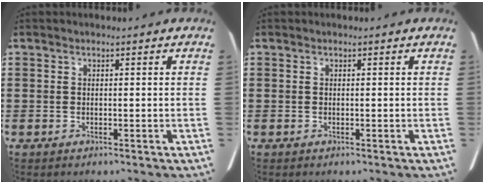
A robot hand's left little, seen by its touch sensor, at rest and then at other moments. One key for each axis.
{"total": 0.0}